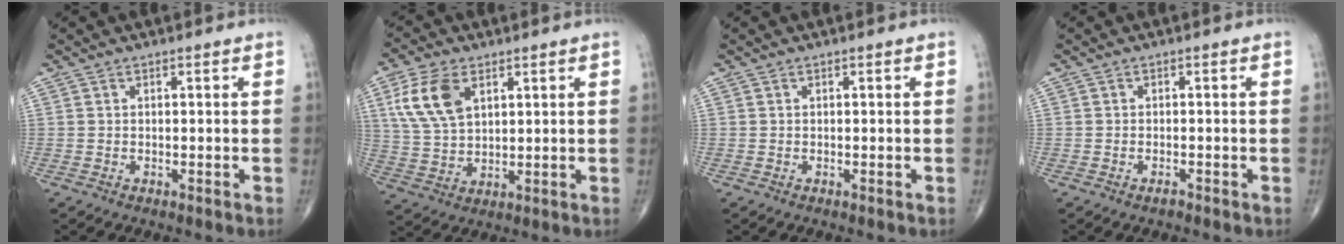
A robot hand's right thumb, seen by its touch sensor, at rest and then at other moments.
{"total": 10.8, "force": [4.3, 6.3, 7.6], "torque": [-0.147, -0.007, 0.088]}
{"total": 0.0}
{"total": 0.8, "force": [-0.7, 0.1, 0.5], "torque": [-0.012, 0.002, -0.013]}